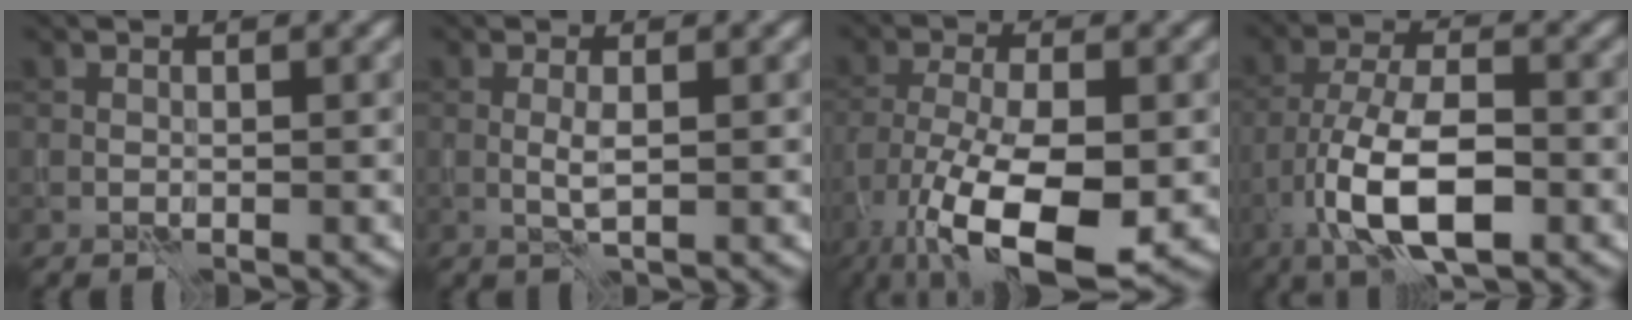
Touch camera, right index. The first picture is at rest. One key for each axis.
{"total": 1.1, "fx": 0.0, "fy": 0.0, "fz": 1.1, "tx": -0.025, "ty": 0.000, "tz": -0.001}
{"total": 11.8, "fx": -5.8, "fy": 4.1, "fz": 9.4, "tx": -0.184, "ty": -0.023, "tz": -0.103}
{"total": 8.8, "fx": -4.0, "fy": 3.3, "fz": 7.1, "tx": -0.135, "ty": 0.001, "tz": -0.078}